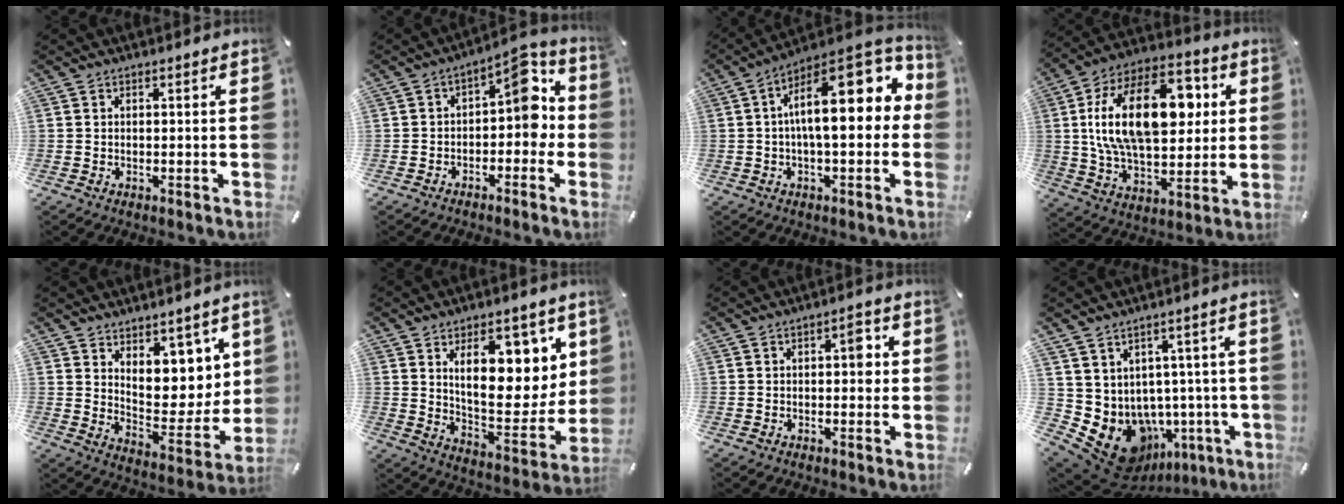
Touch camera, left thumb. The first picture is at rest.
{"total": 8.9, "force": [1.2, 5.2, 7.1], "torque": [-0.081, -0.018, 0.012]}
{"total": 18.5, "force": [3.2, 7.8, 16.4], "torque": [-0.228, -0.024, 0.050]}
{"total": 24.5, "force": [5.1, 14.1, 19.3], "torque": [-0.360, 0.002, 0.080]}
{"total": 9.0, "force": [6.1, 6.3, 2.1], "torque": [-0.010, -0.084, 0.116]}
{"total": 16.8, "force": [7.8, 8.8, 12.0], "torque": [-0.155, -0.047, 0.130]}
{"total": 3.9, "force": [0.1, 2.1, 3.3], "torque": [-0.034, 0.002, -0.010]}
{"total": 11.2, "force": [-4.0, 8.7, 5.8], "torque": [-0.112, -0.009, -0.053]}